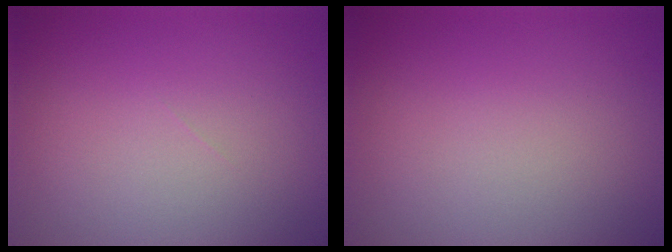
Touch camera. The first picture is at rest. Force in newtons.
{"total": 0.0}